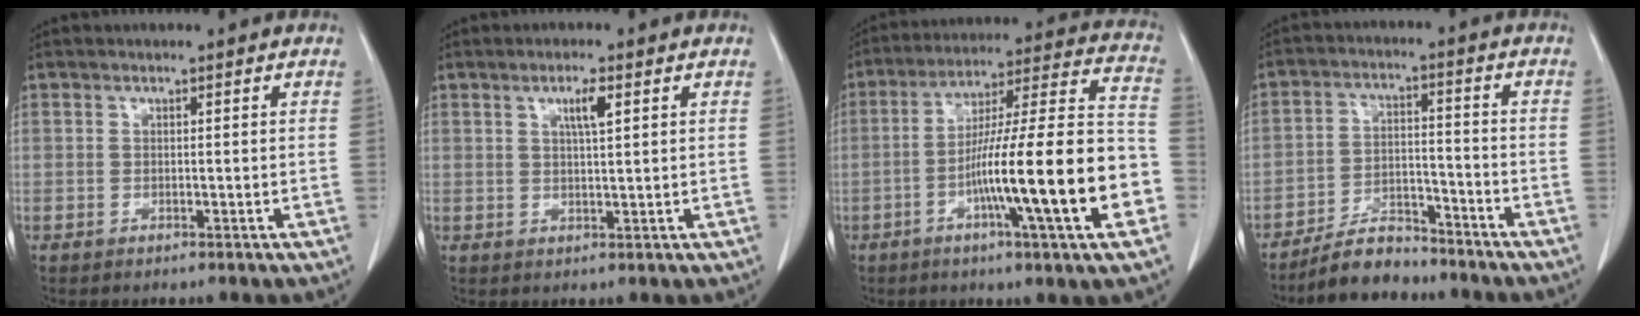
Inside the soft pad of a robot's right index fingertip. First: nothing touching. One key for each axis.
{"total": 3.1, "fx": 1.4, "fy": 0.2, "fz": 2.8, "tx": -0.049, "ty": -0.001, "tz": 0.022}
{"total": 21.6, "fx": -6.6, "fy": 0.6, "fz": 20.5, "tx": -0.284, "ty": 0.006, "tz": -0.105}
{"total": 7.0, "fx": -6.3, "fy": 2.3, "fz": 1.9, "tx": -0.035, "ty": 0.001, "tz": -0.113}